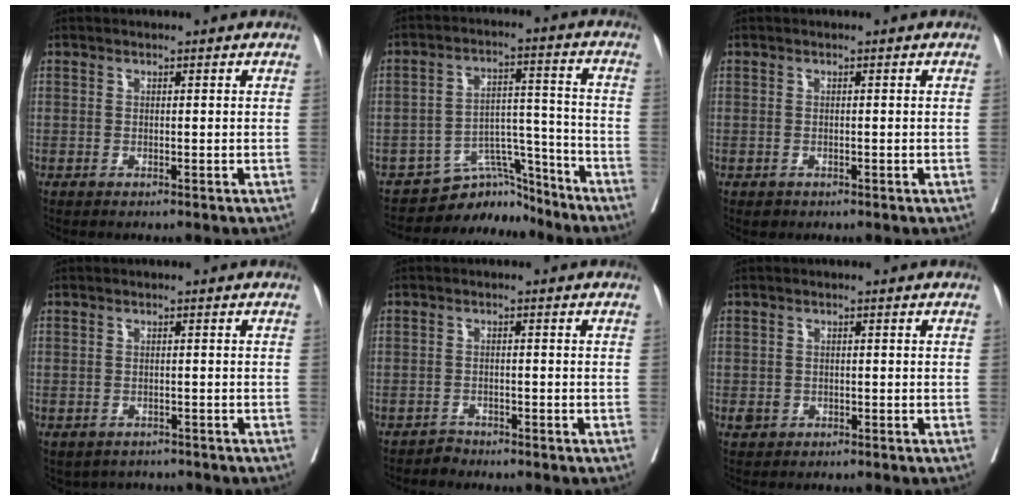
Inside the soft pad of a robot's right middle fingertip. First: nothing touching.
{"total": 8.0, "force": [-7.6, 2.4, -0.3], "torque": [0.019, 0.060, -0.125]}
{"total": 0.7, "force": [-0.1, 0.7, 0.1], "torque": [0.001, 0.004, 0.004]}
{"total": 3.8, "force": [-3.0, 2.2, 0.5], "torque": [0.000, 0.007, -0.038]}
{"total": 1.2, "force": [-0.9, 0.5, -0.6], "torque": [0.015, 0.003, -0.018]}
{"total": 1.4, "force": [-0.5, 1.3, 0.3], "torque": [-0.001, 0.006, -0.004]}